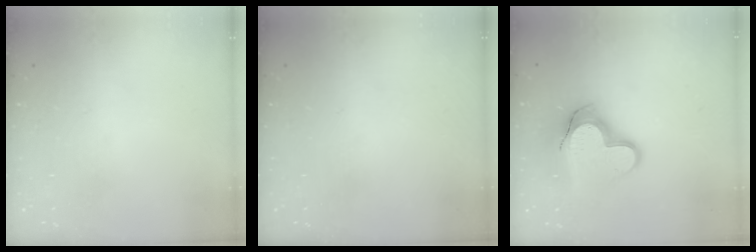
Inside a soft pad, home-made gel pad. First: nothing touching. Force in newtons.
{"total": 0.0}
{"total": 16.2, "press": 16.2, "slide": 1.3}